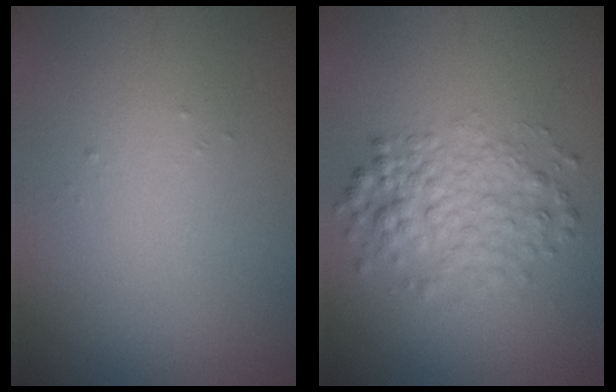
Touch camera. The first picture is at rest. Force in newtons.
{"total": 3.9, "press": 3.9, "slide": 0.1}